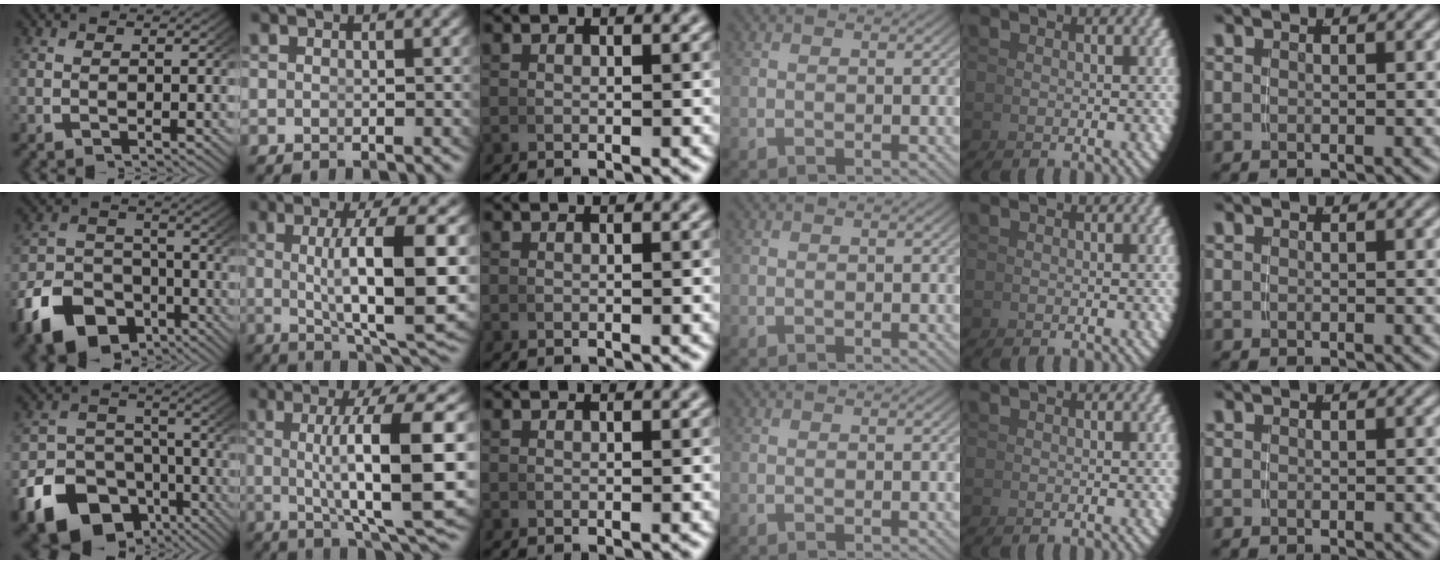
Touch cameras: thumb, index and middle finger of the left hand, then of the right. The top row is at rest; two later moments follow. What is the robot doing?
{"motion": "grasp_and_lifting", "object": "coin"}